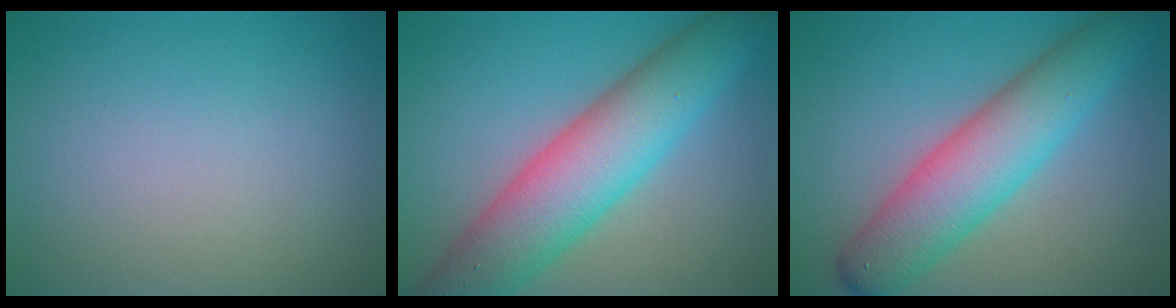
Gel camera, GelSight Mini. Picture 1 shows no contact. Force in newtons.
{"total": 9.3, "press": 9.3, "slide": 0.3}
{"total": 7.5, "press": 7.5, "slide": 0.2}